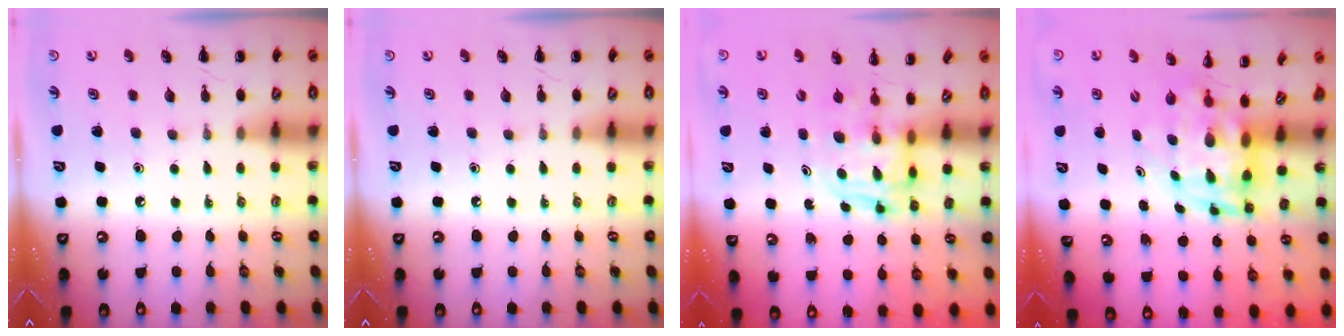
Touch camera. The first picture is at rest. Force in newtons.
{"total": 0.0}
{"total": 2.7, "press": 2.7, "slide": 0.2}
{"total": 4.5, "press": 4.3, "slide": 1.3}